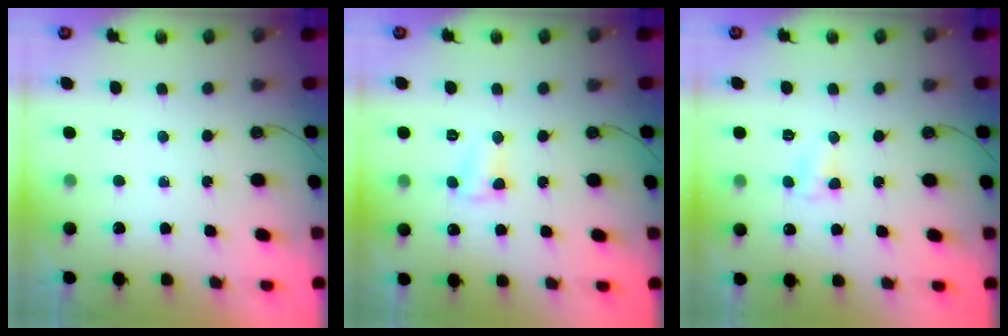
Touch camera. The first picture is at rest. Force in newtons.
{"total": 5.4, "press": 5.4, "slide": 0.5}
{"total": 4.0, "press": 4.0, "slide": 0.5}